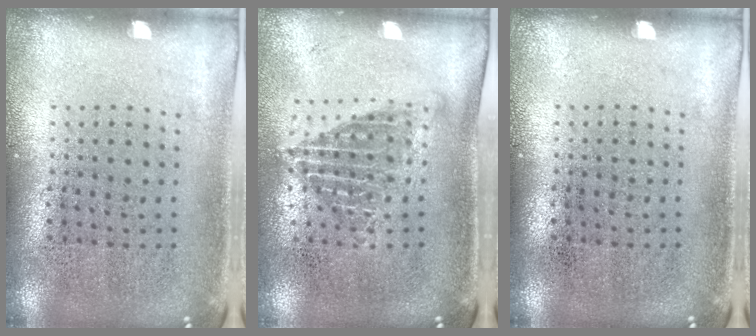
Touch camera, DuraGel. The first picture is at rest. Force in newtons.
{"total": 1.4, "press": 1.1, "slide": 0.9}
{"total": 0.0}